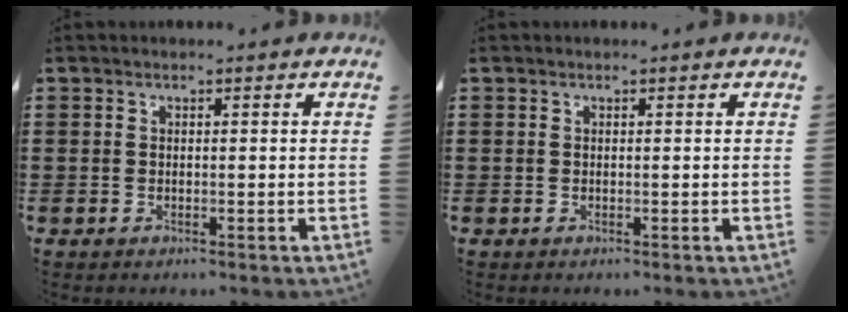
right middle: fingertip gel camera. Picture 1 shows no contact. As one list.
[{"total": 0.0}]